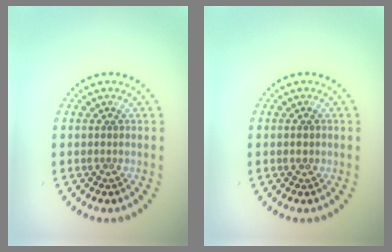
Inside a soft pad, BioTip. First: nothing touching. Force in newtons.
{"total": 1.1, "press": 1.1, "slide": 0.1}